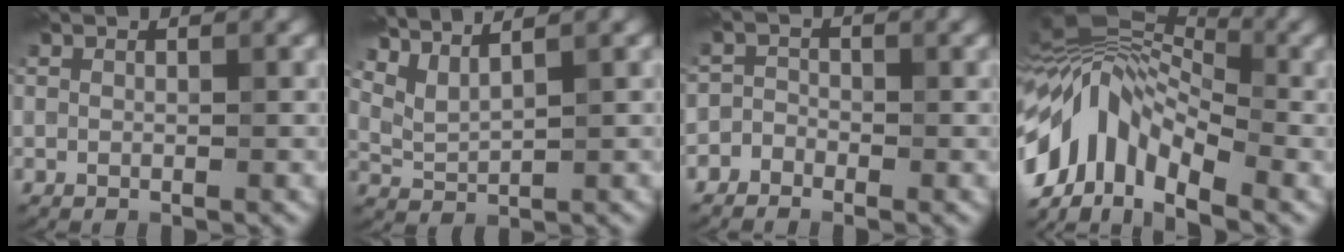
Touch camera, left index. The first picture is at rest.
{"total": 3.3, "force": [2.9, 0.7, 1.6], "torque": [-0.037, 0.003, 0.063]}
{"total": 1.5, "force": [-1.1, 1.0, 0.1], "torque": [0.014, 0.006, -0.029]}
{"total": 10.3, "force": [-2.9, 5.9, 7.9], "torque": [-0.139, 0.023, -0.076]}